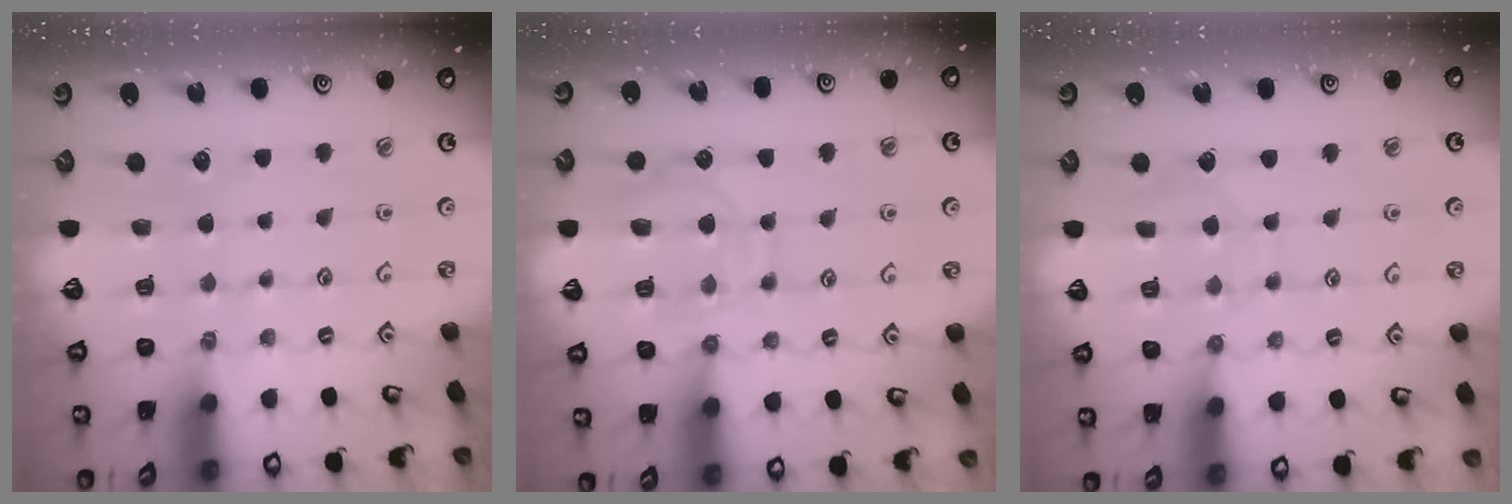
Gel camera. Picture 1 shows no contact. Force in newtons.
{"total": 11.9, "press": 11.9, "slide": 1.2}
{"total": 5.0, "press": 5.0, "slide": 0.5}